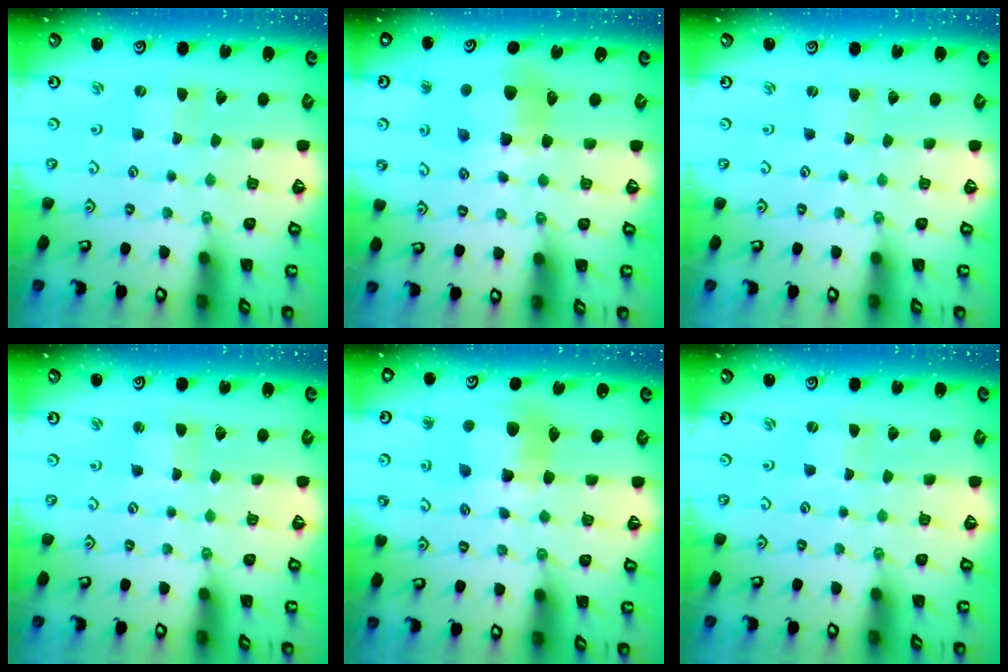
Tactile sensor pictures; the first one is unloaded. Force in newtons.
{"total": 9.2, "press": 9.1, "slide": 1.0}
{"total": 0.0}
{"total": 0.9, "press": 0.9, "slide": 0.2}
{"total": 10.6, "press": 10.6, "slide": 1.2}
{"total": 0.0}